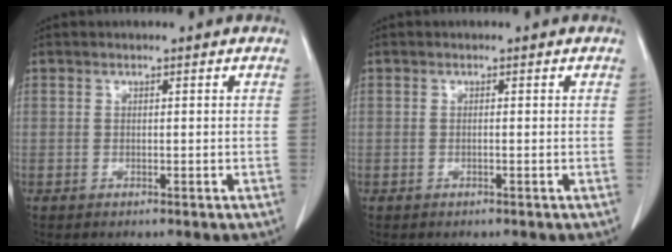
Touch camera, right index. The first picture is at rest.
{"total": 0.0}